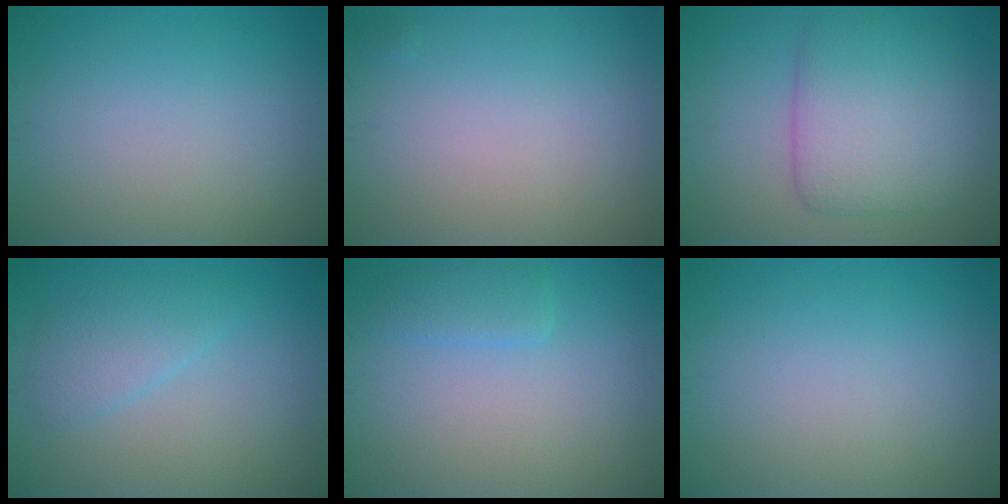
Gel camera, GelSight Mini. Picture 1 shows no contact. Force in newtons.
{"total": 0.0}
{"total": 6.8, "press": 6.8, "slide": 0.3}
{"total": 2.5, "press": 2.5, "slide": 0.2}
{"total": 1.8, "press": 1.8, "slide": 0.2}
{"total": 0.0}